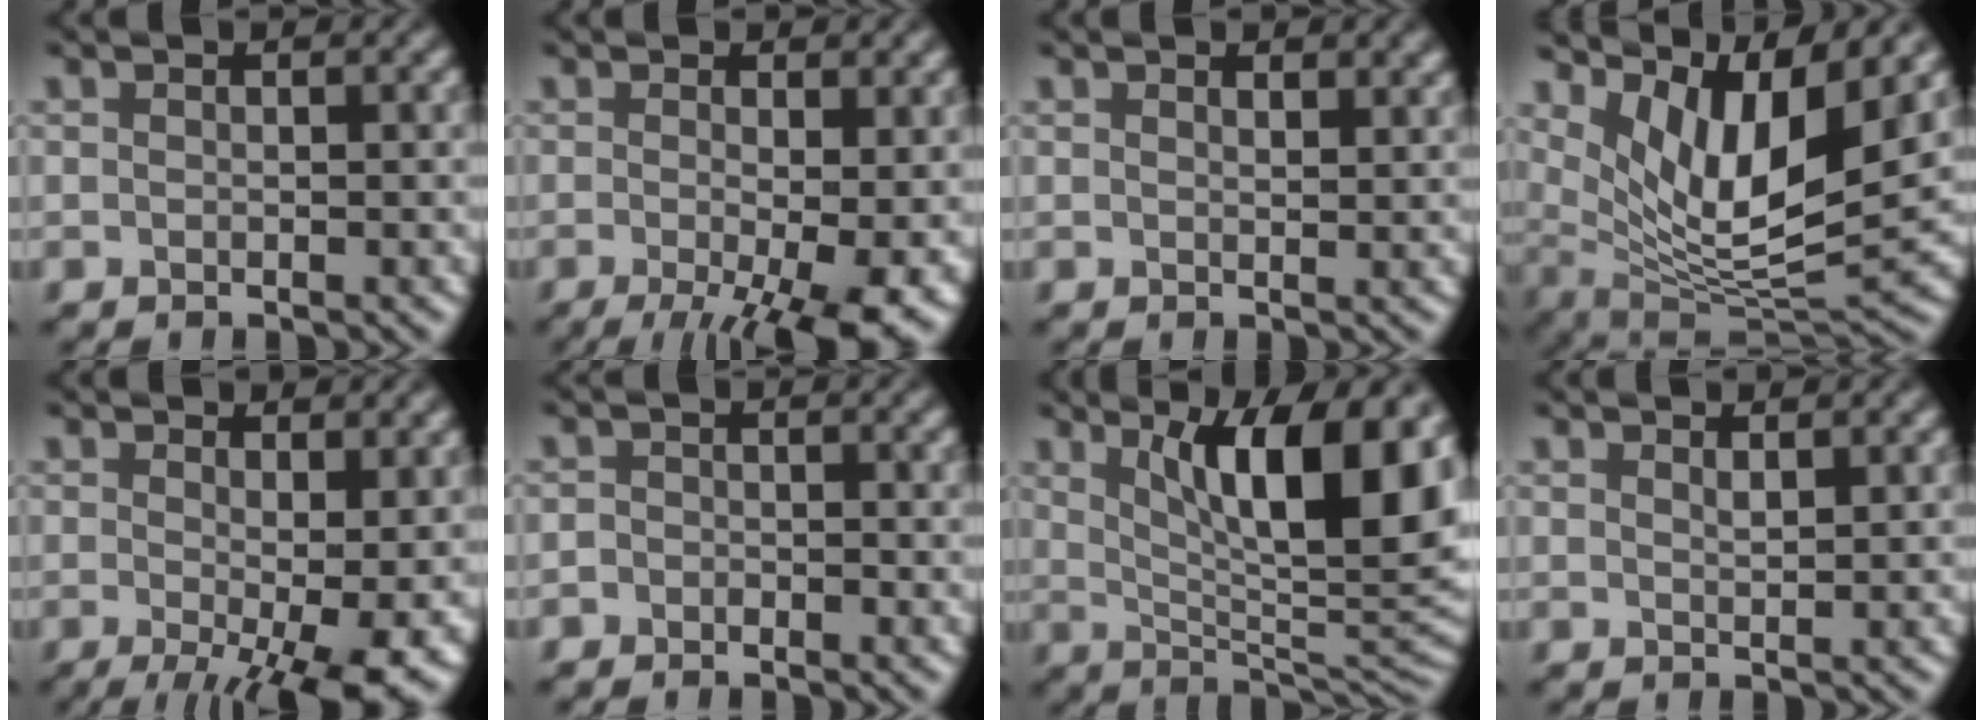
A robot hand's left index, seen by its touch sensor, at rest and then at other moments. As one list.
[{"total": 8.5, "force": [-2.2, 2.3, 7.9], "torque": [-0.100, -0.015, -0.024]}, {"total": 1.8, "force": [1.5, 0.4, 0.9], "torque": [-0.008, 0.002, 0.026]}, {"total": 10.4, "force": [4.9, 3.1, 8.7], "torque": [-0.164, -0.006, 0.094]}, {"total": 8.9, "force": [-1.2, 2.6, 8.5], "torque": [-0.116, -0.018, -0.007]}, {"total": 1.2, "force": [-0.8, 0.8, 0.3], "torque": [0.004, -0.002, -0.021]}, {"total": 13.8, "force": [4.8, 4.6, 12.1], "torque": [-0.142, 0.000, 0.068]}, {"total": 1.0, "force": [0.8, 0.1, 0.5], "torque": [-0.008, 0.000, 0.011]}]